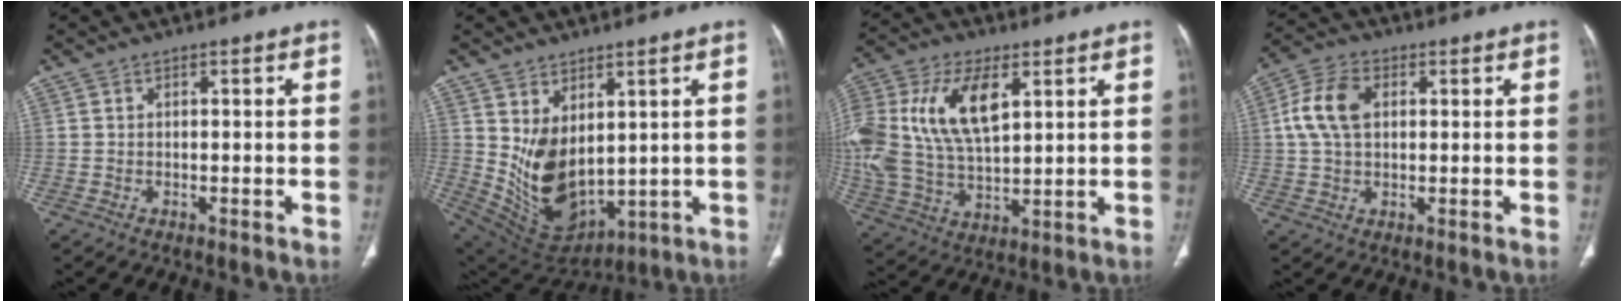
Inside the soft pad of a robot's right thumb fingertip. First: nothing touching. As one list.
[{"total": 13.0, "force": [2.4, 8.1, 9.9], "torque": [-0.157, -0.031, 0.080]}, {"total": 22.5, "force": [6.3, 12.3, 17.7], "torque": [-0.401, 0.001, 0.116]}, {"total": 9.0, "force": [1.7, 5.8, 6.6], "torque": [-0.135, 0.016, 0.030]}]